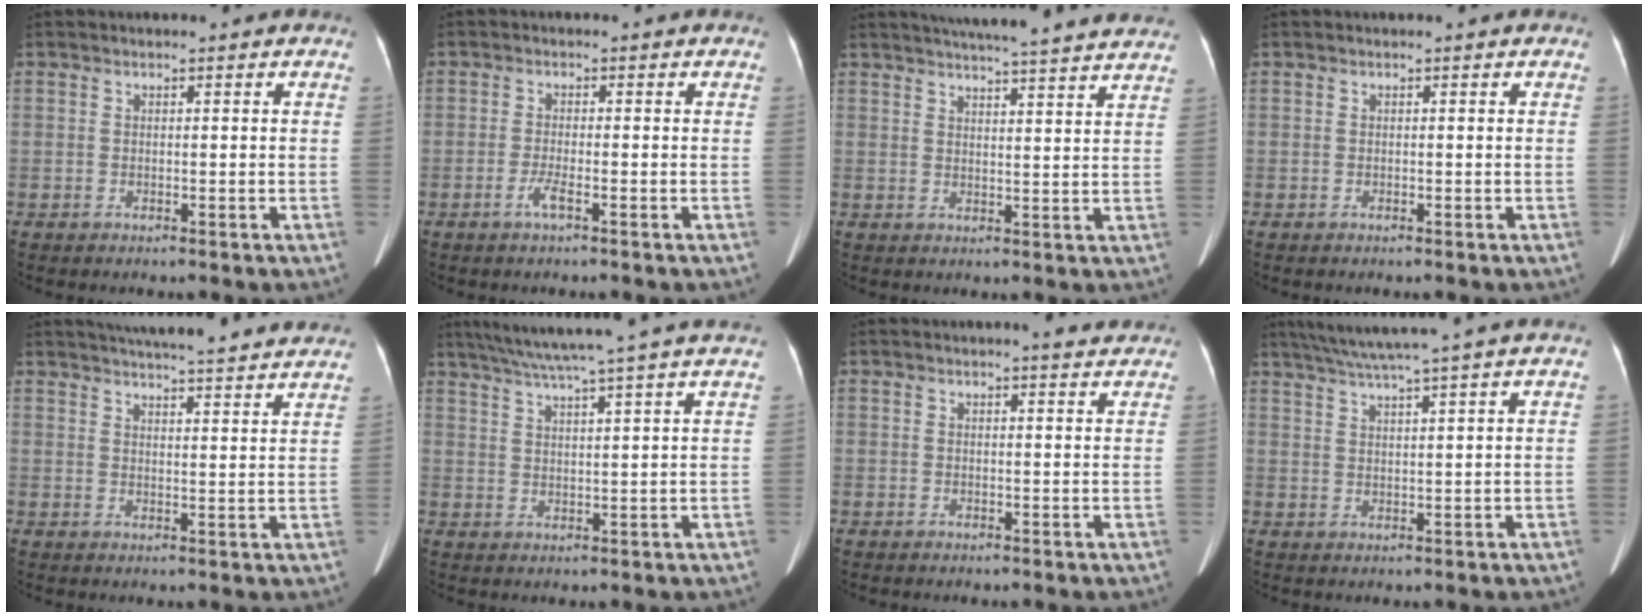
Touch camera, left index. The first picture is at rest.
{"total": 2.0, "force": [-1.1, 0.0, 1.7], "torque": [-0.040, -0.004, -0.024]}
{"total": 20.0, "force": [18.1, 0.5, 8.3], "torque": [-0.125, 0.005, 0.224]}
{"total": 0.0}
{"total": 20.6, "force": [18.9, 1.5, 8.1], "torque": [-0.120, 0.010, 0.237]}
{"total": 14.8, "force": [12.4, -1.8, 7.8], "torque": [-0.136, 0.012, 0.168]}
{"total": 3.5, "force": [3.2, 0.4, 1.4], "torque": [-0.020, 0.002, 0.030]}
{"total": 10.4, "force": [8.7, -2.0, 5.3], "torque": [-0.091, 0.017, 0.126]}